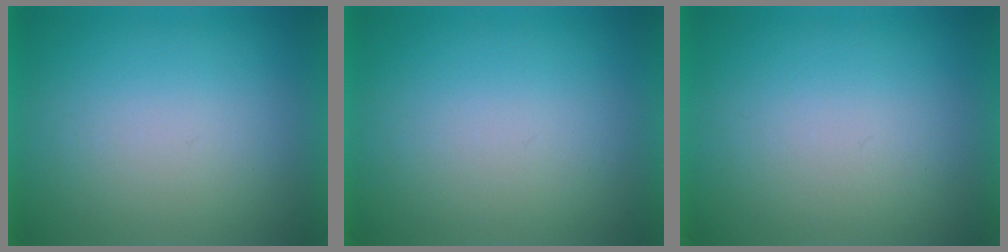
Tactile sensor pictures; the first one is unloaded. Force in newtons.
{"total": 0.0}
{"total": 1.1}